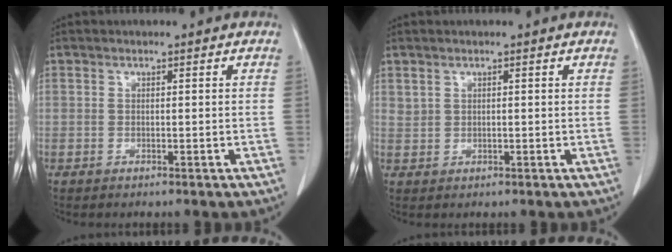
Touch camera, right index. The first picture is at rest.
{"total": 1.0, "force": [0.9, 0.5, 0.2], "torque": [0.002, 0.000, 0.017]}